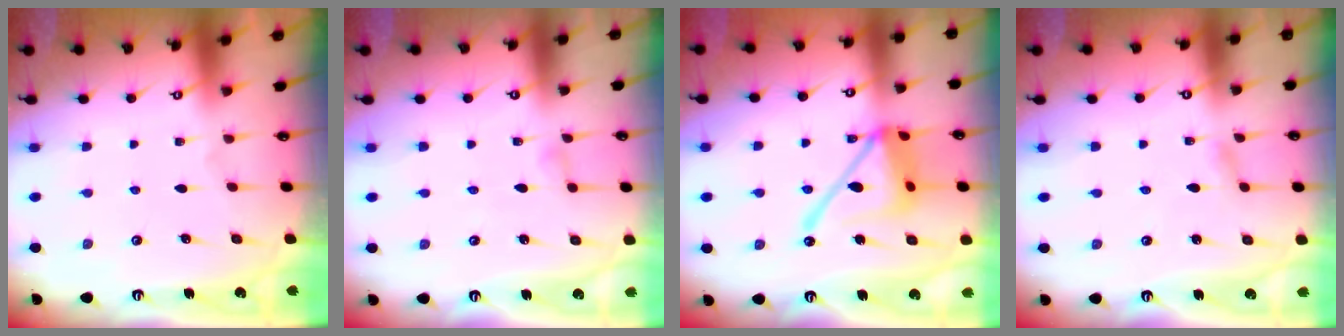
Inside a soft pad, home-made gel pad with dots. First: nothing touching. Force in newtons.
{"total": 2.5, "press": 2.4, "slide": 0.3}
{"total": 16.4, "press": 16.3, "slide": 1.8}
{"total": 2.2, "press": 2.2, "slide": 0.2}